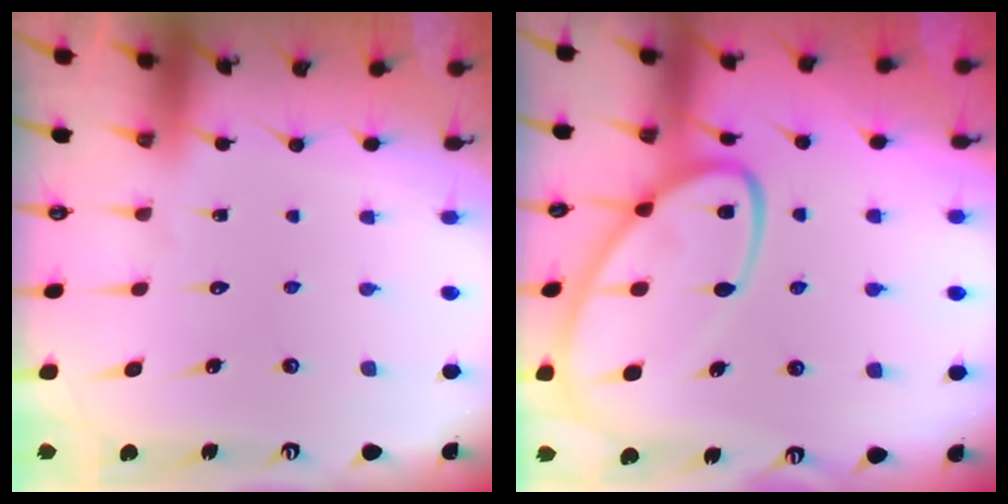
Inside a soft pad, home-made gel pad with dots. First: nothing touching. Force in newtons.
{"total": 15.7, "press": 15.6, "slide": 1.6}